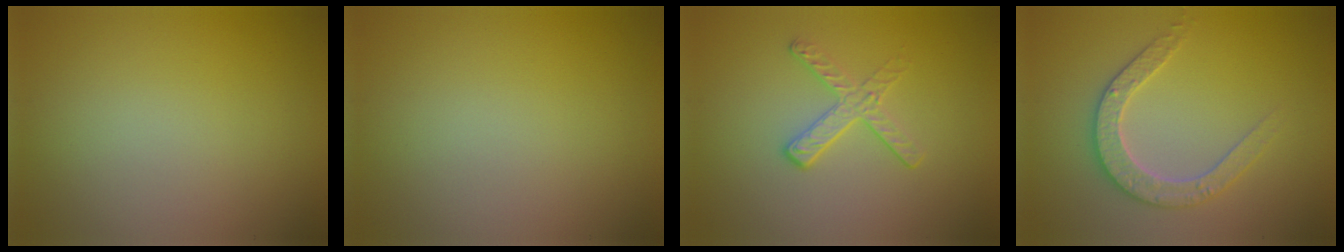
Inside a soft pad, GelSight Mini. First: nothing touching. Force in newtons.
{"total": 0.0}
{"total": 2.1, "press": 1.4, "slide": 1.6}
{"total": 2.9, "press": 2.9, "slide": 0.5}